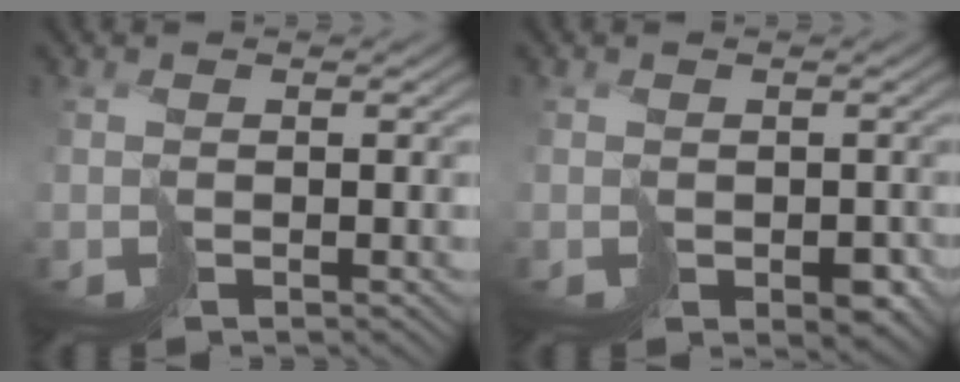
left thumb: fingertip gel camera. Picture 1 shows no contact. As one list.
[{"total": 2.8, "force": [-0.7, 2.2, 1.7], "torque": [-0.019, -0.010, 0.001]}]